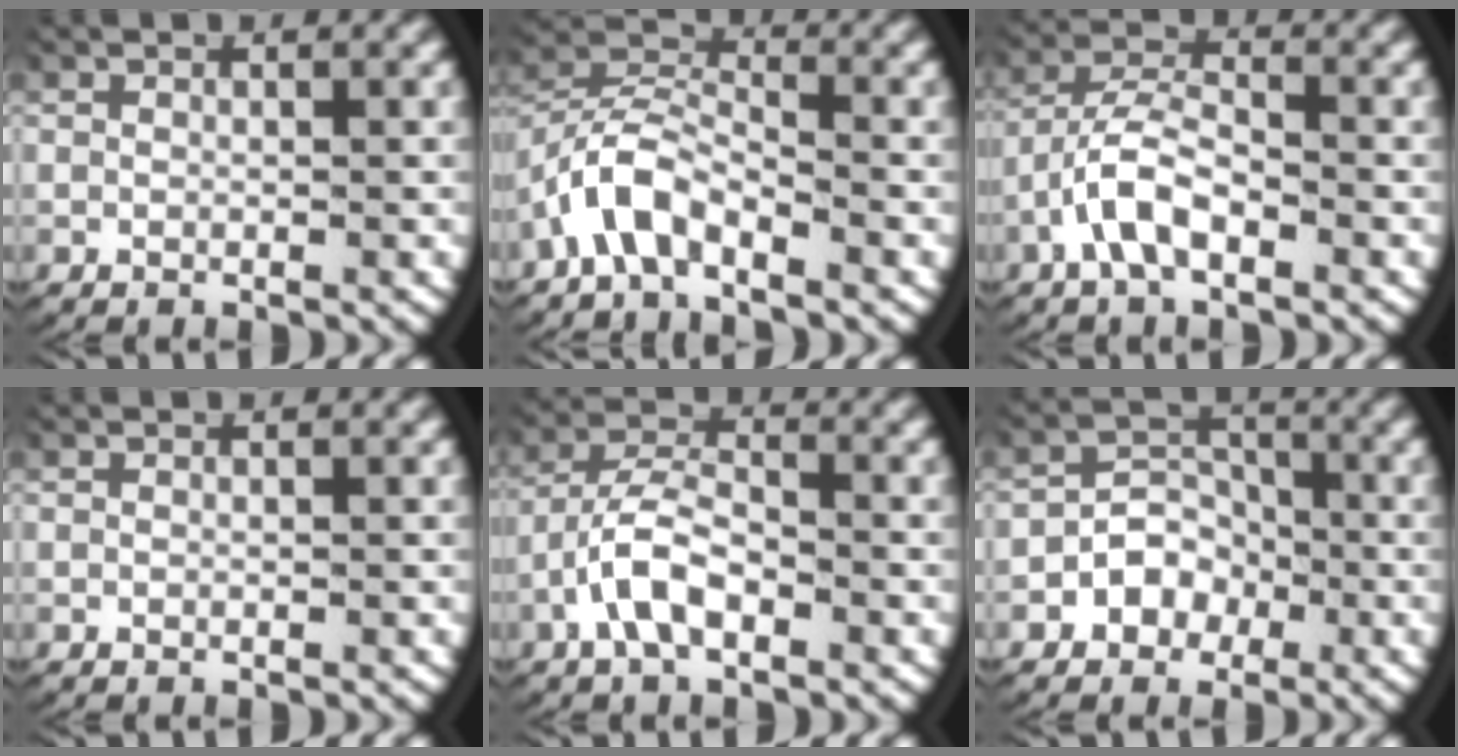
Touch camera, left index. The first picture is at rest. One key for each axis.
{"total": 3.6, "fx": -1.5, "fy": 2.3, "fz": 2.3, "tx": -0.054, "ty": 0.001, "tz": -0.039}
{"total": 3.7, "fx": -1.3, "fy": 2.1, "fz": 2.7, "tx": -0.064, "ty": -0.007, "tz": -0.025}
{"total": 0.0}
{"total": 4.1, "fx": -1.5, "fy": 2.4, "fz": 3.0, "tx": -0.066, "ty": -0.009, "tz": -0.026}
{"total": 4.5, "fx": -1.4, "fy": 4.0, "fz": 1.6, "tx": -0.041, "ty": -0.009, "tz": -0.026}